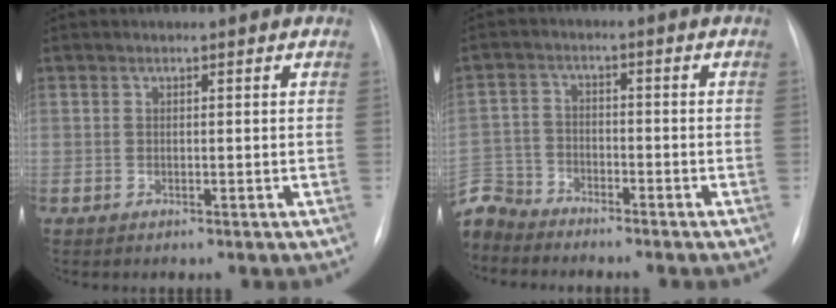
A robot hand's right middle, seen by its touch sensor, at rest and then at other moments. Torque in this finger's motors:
{"motor_torque": [0.67, -0.66, -0.07, -0.09]}